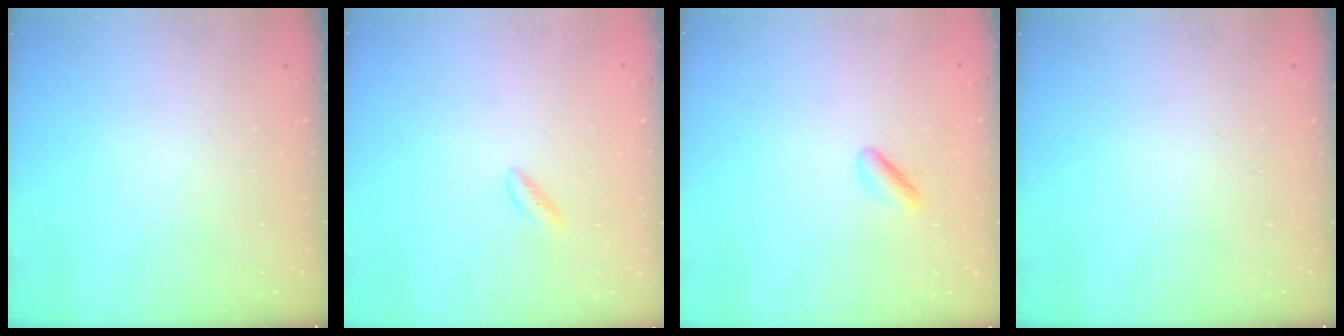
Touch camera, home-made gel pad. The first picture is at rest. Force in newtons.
{"total": 1.7, "press": 1.4, "slide": 0.9}
{"total": 2.3, "press": 2.2, "slide": 0.8}
{"total": 0.0}